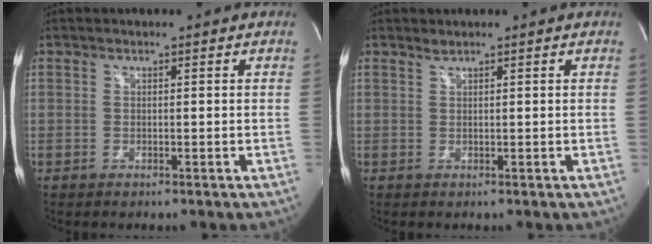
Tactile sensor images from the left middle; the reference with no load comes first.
{"total": 0.6, "force": [0.6, -0.1, 0.1], "torque": [-0.010, 0.000, 0.015]}